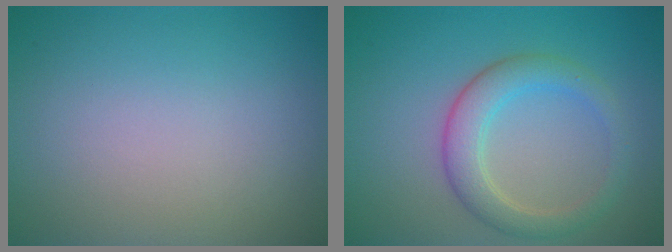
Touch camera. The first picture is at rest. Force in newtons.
{"total": 3.6, "press": 3.6, "slide": 0.2}